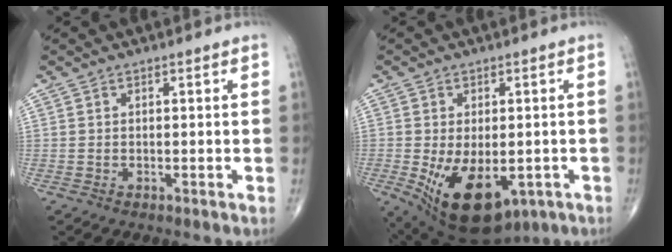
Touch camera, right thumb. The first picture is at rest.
{"total": 14.5, "force": [-4.5, 8.2, 11.2], "torque": [-0.182, -0.012, -0.046]}